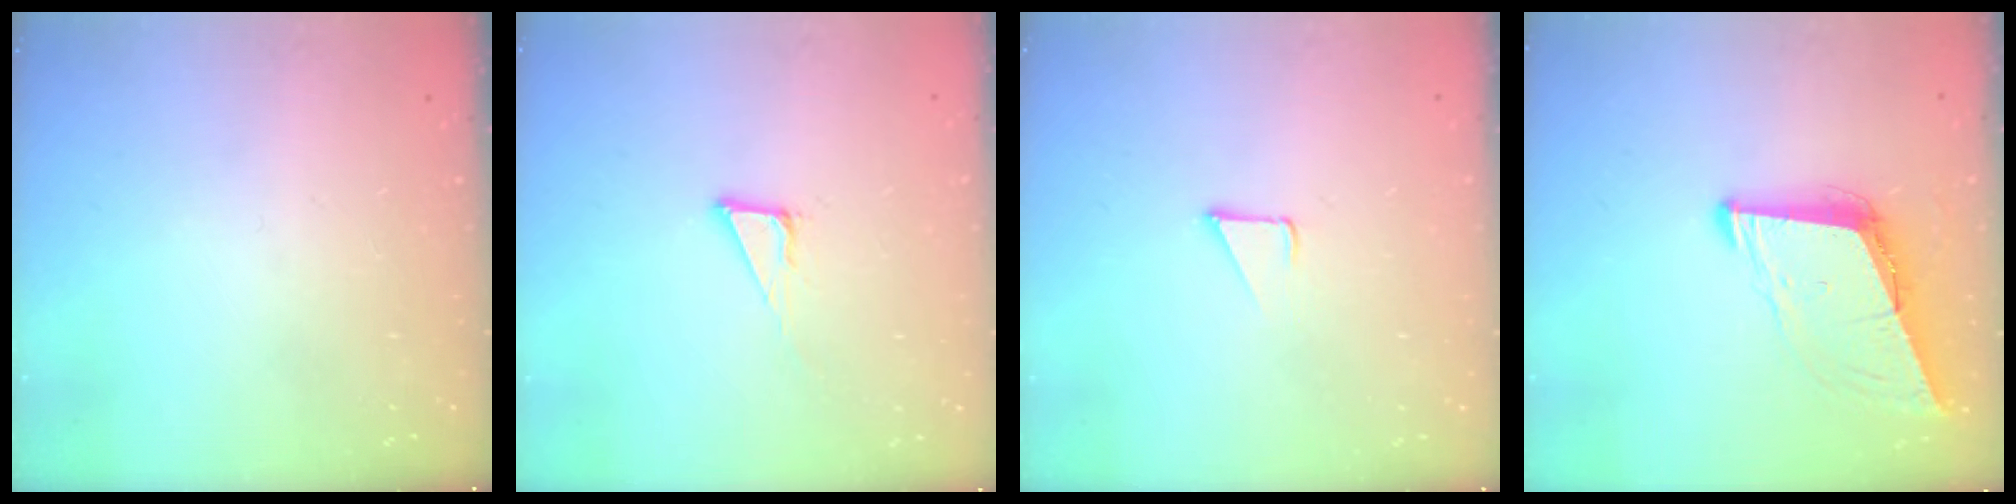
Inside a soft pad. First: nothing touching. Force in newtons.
{"total": 3.9, "press": 3.9, "slide": 0.2}
{"total": 2.8, "press": 2.8, "slide": 0.2}
{"total": 8.8, "press": 8.1, "slide": 3.6}